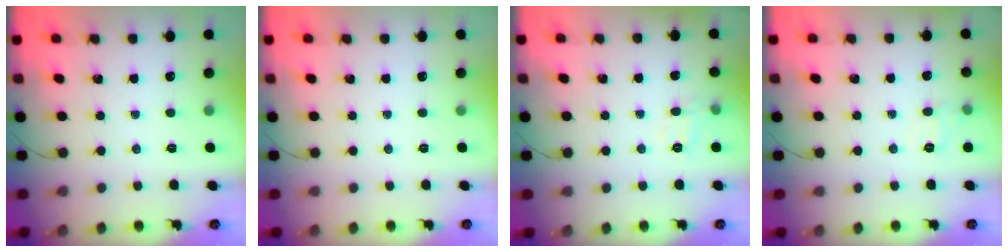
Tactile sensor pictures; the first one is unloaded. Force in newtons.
{"total": 0.0}
{"total": 6.7, "press": 6.6, "slide": 1.2}
{"total": 7.3, "press": 7.1, "slide": 1.8}